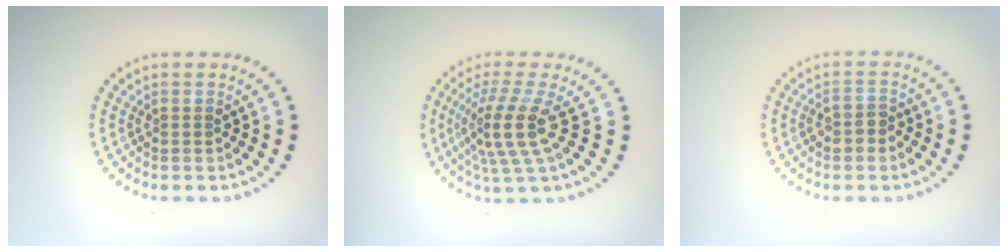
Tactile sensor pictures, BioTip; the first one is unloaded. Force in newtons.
{"total": 4.5, "press": 3.3, "slide": 3.0}
{"total": 1.7, "press": 1.6, "slide": 0.6}